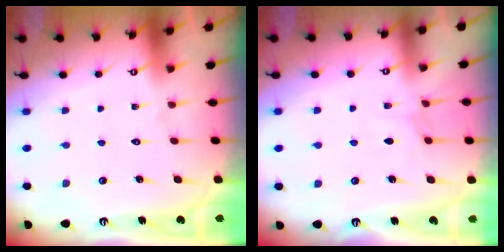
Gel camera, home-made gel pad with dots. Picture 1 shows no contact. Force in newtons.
{"total": 2.9, "press": 2.8, "slide": 0.5}